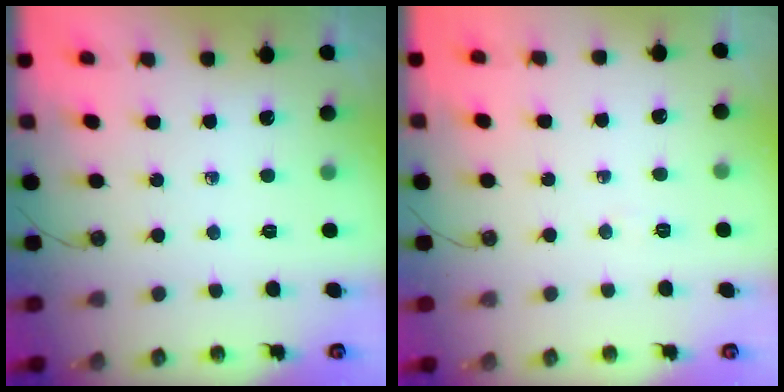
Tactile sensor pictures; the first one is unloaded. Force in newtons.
{"total": 3.5, "press": 2.9, "slide": 2.1}